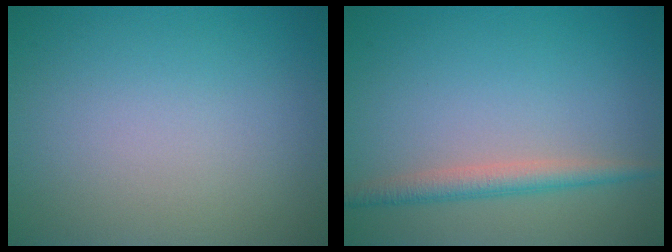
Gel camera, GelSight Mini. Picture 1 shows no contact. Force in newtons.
{"total": 2.4, "press": 2.4, "slide": 0.1}